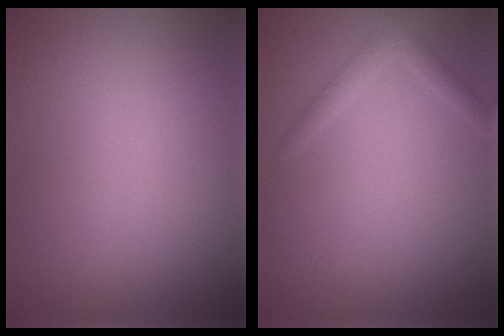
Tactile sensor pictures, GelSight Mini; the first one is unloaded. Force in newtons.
{"total": 1.4, "press": 1.4, "slide": 0.1}